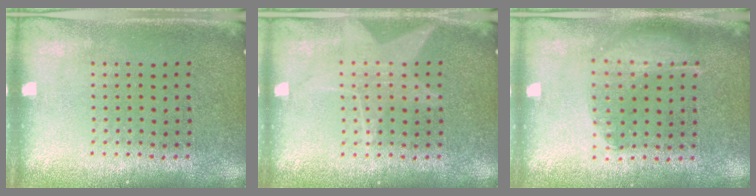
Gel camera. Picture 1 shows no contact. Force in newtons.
{"total": 1.9, "press": 1.9, "slide": 0.2}
{"total": 1.4, "press": 1.4, "slide": 0.4}